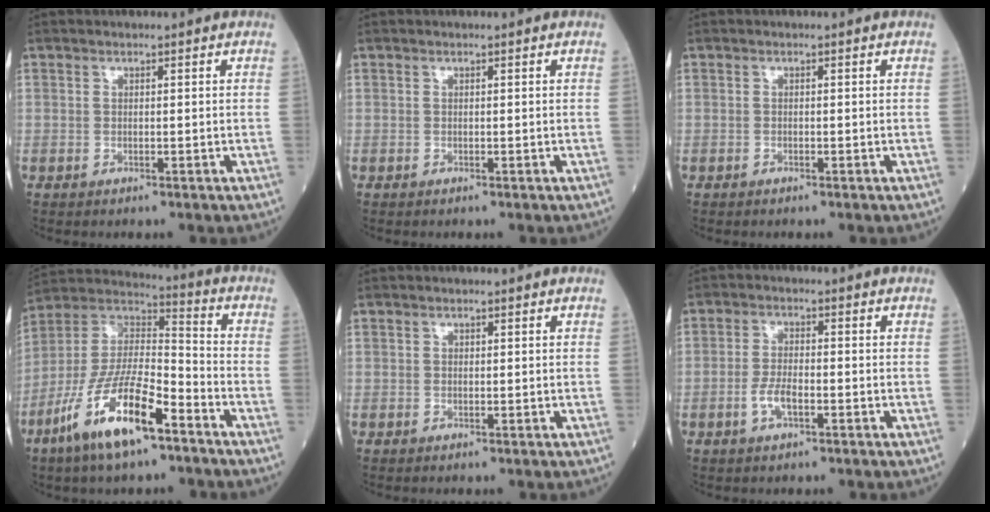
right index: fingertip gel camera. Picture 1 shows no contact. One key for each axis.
{"total": 0.0}
{"total": 0.0}
{"total": 16.3, "fx": -9.0, "fy": 4.1, "fz": 13.0, "tx": -0.261, "ty": -0.011, "tz": -0.167}
{"total": 0.0}
{"total": 3.8, "fx": -1.5, "fy": 1.2, "fz": 3.3, "tx": -0.067, "ty": 0.002, "tz": -0.030}